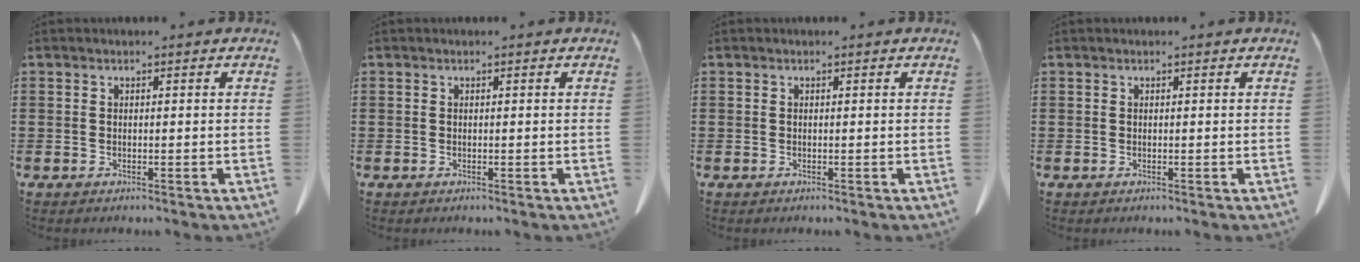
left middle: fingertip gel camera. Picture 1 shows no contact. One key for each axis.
{"total": 0.0}
{"total": 0.0}
{"total": 0.0}